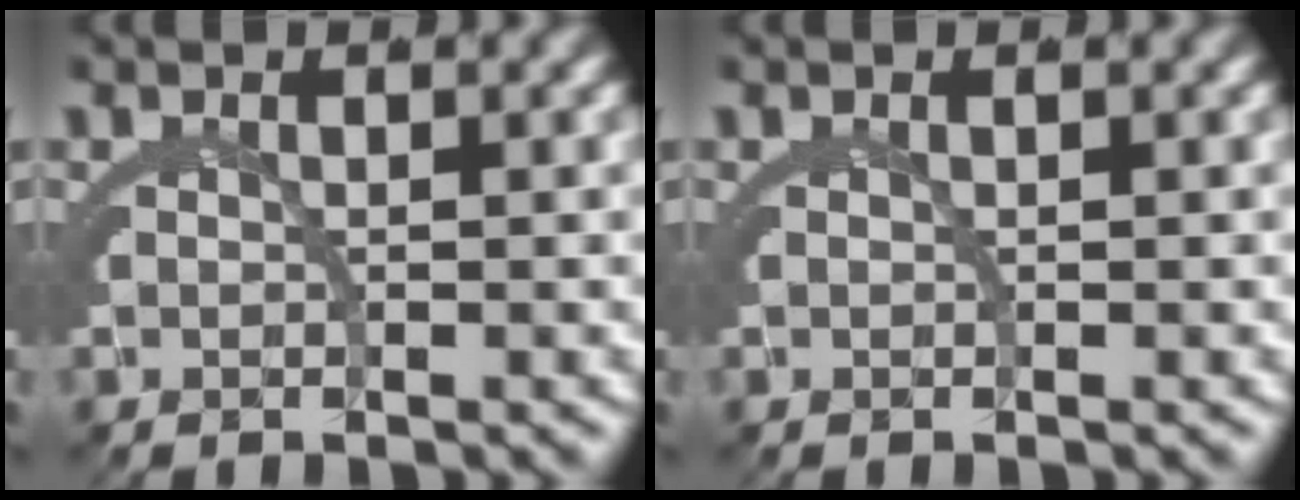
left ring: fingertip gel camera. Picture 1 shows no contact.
{"total": 0.0}